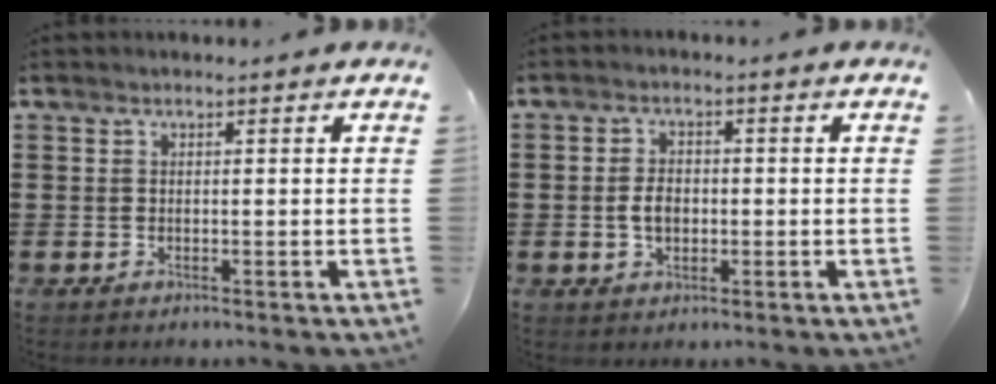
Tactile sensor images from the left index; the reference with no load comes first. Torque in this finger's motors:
{"motor_torque": [0.90, 0.12, 0.43, 0.05]}